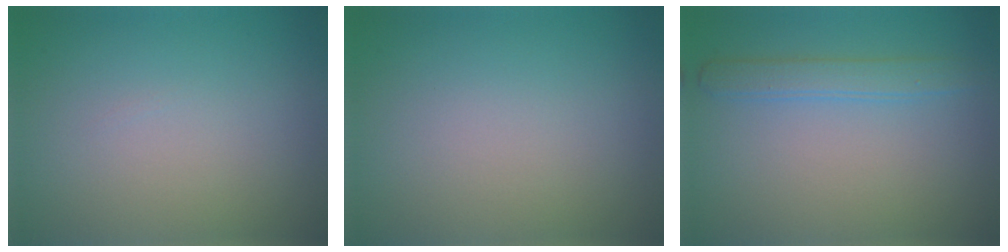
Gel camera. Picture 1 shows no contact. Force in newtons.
{"total": 0.0}
{"total": 2.2, "press": 2.2, "slide": 0.2}